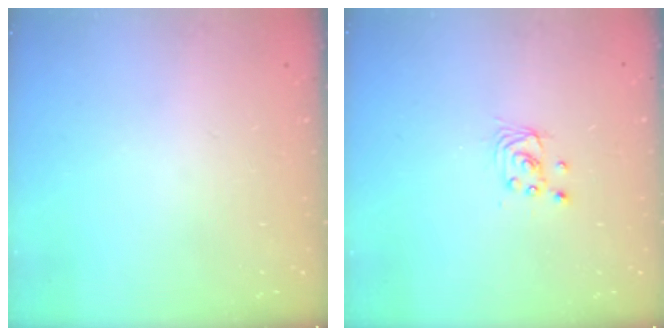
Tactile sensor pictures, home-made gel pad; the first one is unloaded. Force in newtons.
{"total": 2.5, "press": 2.5, "slide": 0.1}